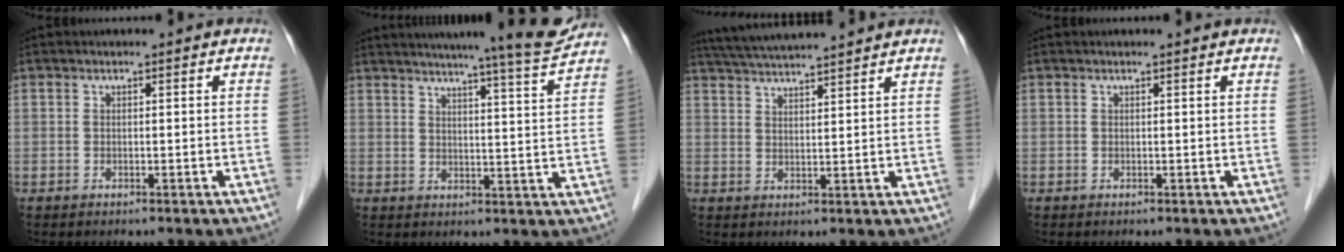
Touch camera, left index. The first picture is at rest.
{"total": 15.4, "force": [14.0, -0.7, 6.4], "torque": [-0.097, -0.036, 0.173]}
{"total": 10.6, "force": [9.8, -0.6, 4.1], "torque": [-0.080, 0.030, 0.151]}
{"total": 1.0, "force": [0.9, 0.0, 0.3], "torque": [-0.010, 0.005, 0.012]}